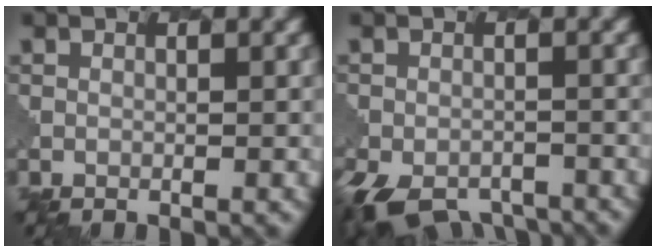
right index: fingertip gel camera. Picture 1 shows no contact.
{"total": 7.1, "force": [-5.4, 3.3, 3.1], "torque": [-0.049, -0.028, -0.080]}